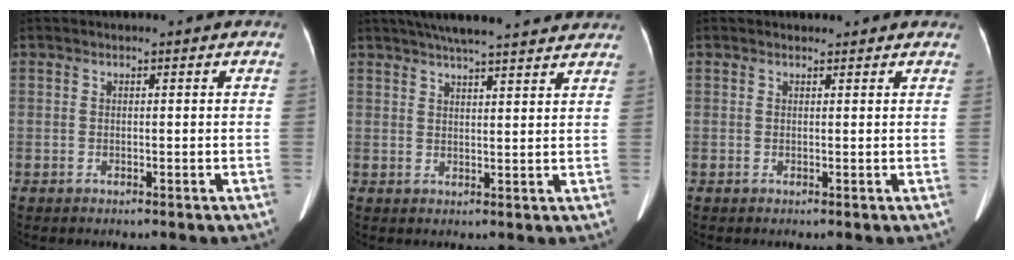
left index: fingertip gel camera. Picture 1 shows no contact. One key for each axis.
{"total": 16.2, "fx": 14.2, "fy": 1.7, "fz": 7.5, "tx": -0.116, "ty": 0.040, "tz": 0.187}
{"total": 2.4, "fx": 2.2, "fy": 0.9, "fz": 0.4, "tx": -0.005, "ty": 0.014, "tz": 0.017}